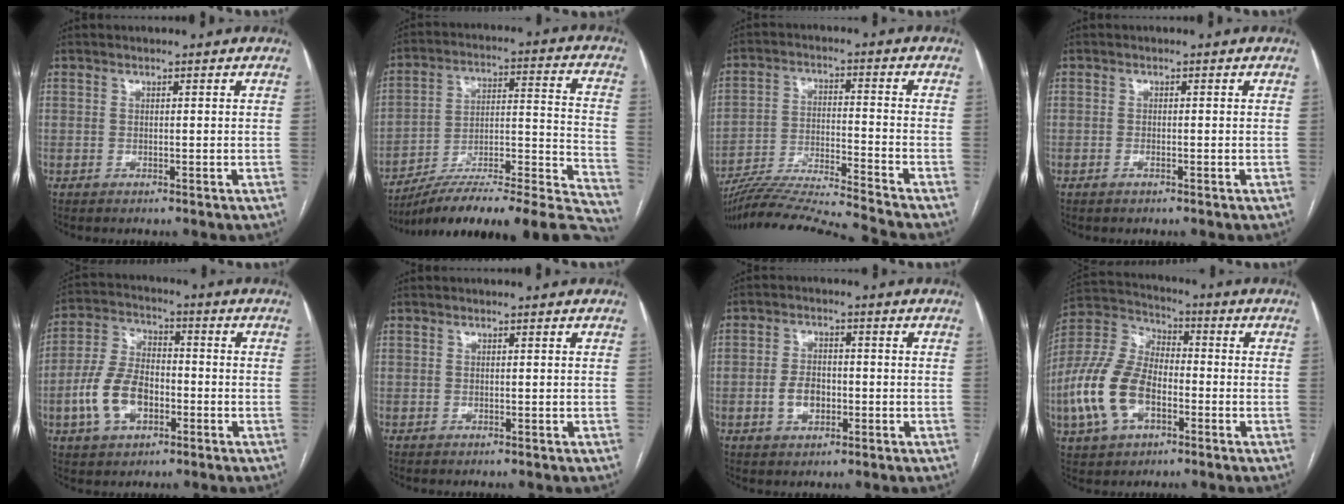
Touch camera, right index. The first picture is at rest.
{"total": 30.5, "force": [-27.5, 2.0, 13.0], "torque": [-0.108, 0.004, -0.397]}
{"total": 17.2, "force": [-16.0, -2.6, 5.7], "torque": [-0.102, -0.017, -0.267]}
{"total": 0.8, "force": [-0.5, 0.2, 0.6], "torque": [-0.014, 0.000, -0.008]}
{"total": 10.6, "force": [-3.4, 6.2, 7.9], "torque": [-0.181, 0.017, -0.063]}
{"total": 0.0}
{"total": 4.7, "force": [-1.3, 3.0, 3.4], "torque": [-0.069, 0.007, -0.020]}
{"total": 14.5, "force": [-4.4, 8.2, 11.1], "torque": [-0.267, 0.016, -0.081]}